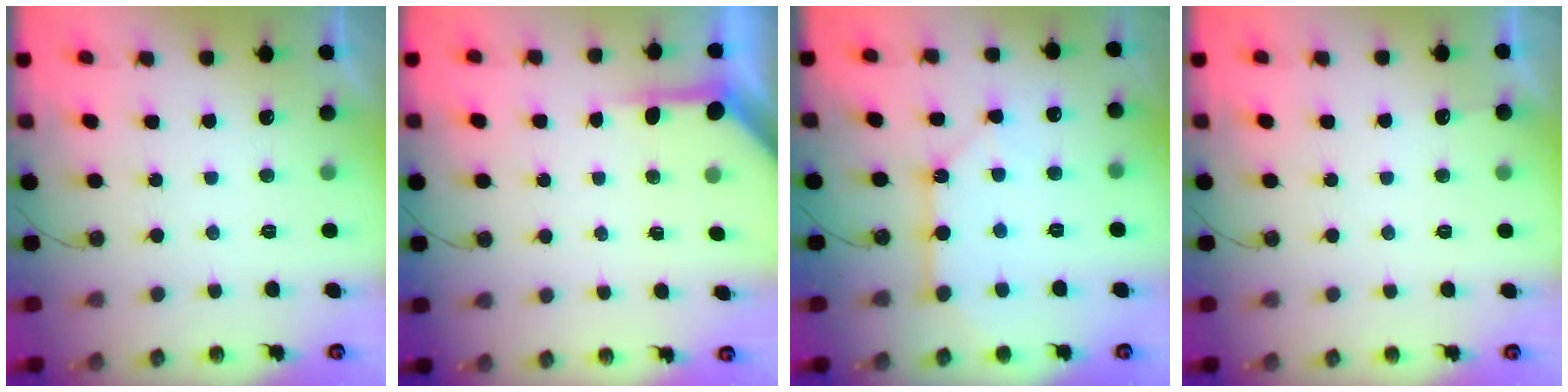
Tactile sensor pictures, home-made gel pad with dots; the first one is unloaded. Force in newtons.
{"total": 4.4, "press": 4.3, "slide": 0.3}
{"total": 10.5, "press": 10.5, "slide": 1.2}
{"total": 2.8, "press": 2.8, "slide": 0.4}